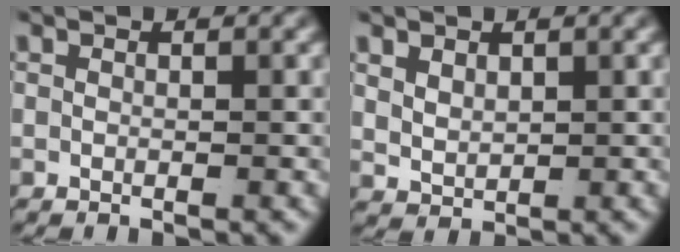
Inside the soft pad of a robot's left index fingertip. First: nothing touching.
{"total": 1.8, "force": [1.1, 1.0, 0.9], "torque": [-0.024, -0.012, 0.038]}